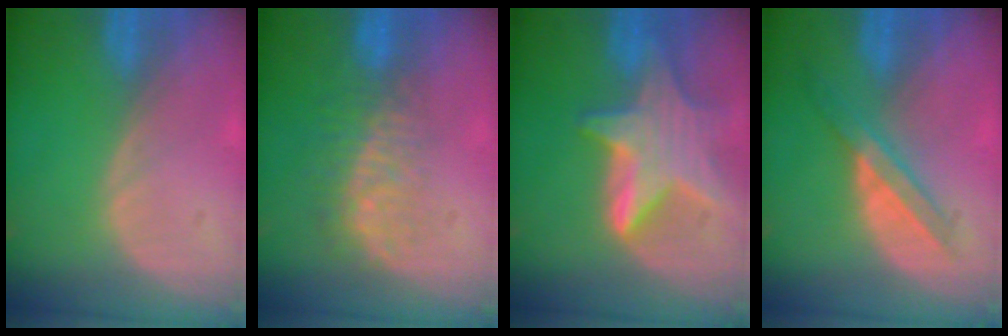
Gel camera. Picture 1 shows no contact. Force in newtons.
{"total": 8.4, "press": 7.2, "slide": 4.3}
{"total": 8.6, "press": 8.6, "slide": 0.5}
{"total": 5.8, "press": 5.2, "slide": 2.6}